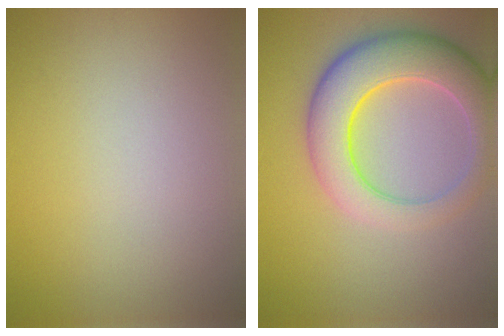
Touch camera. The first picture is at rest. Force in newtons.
{"total": 7.9, "press": 7.9, "slide": 0.2}